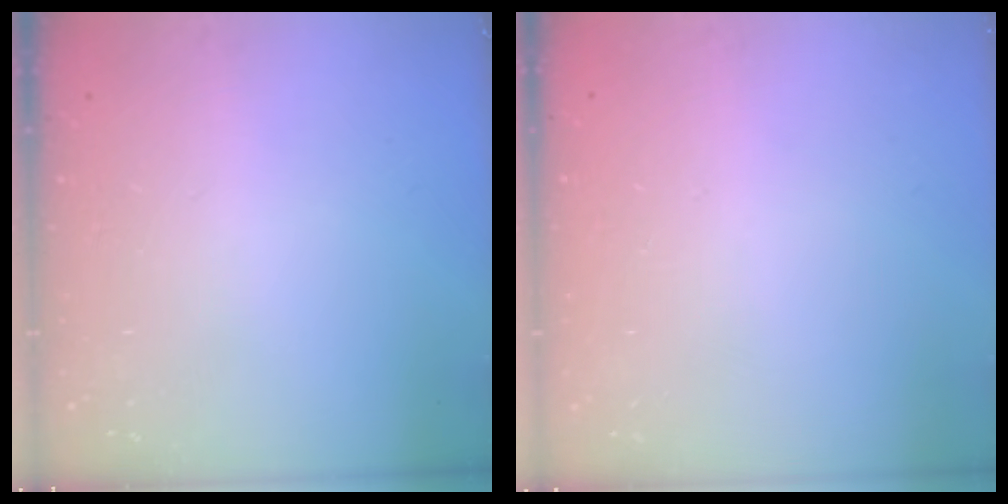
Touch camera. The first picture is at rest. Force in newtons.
{"total": 0.0}